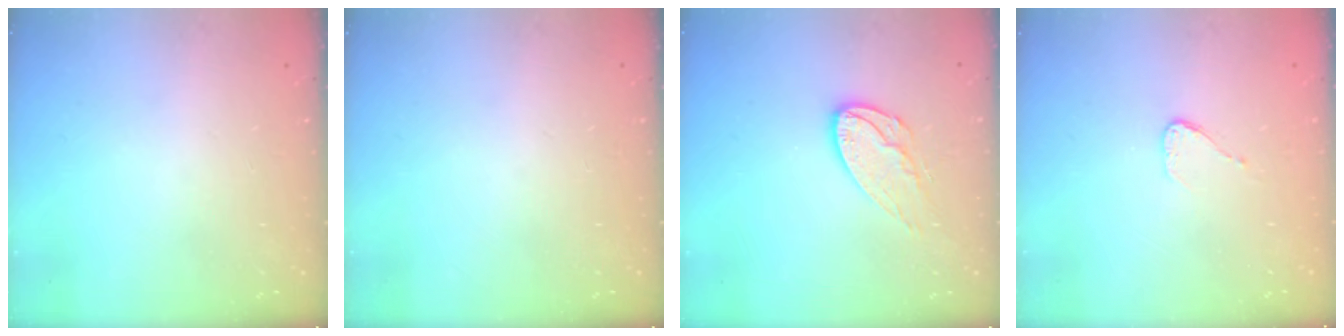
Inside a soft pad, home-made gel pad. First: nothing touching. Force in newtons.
{"total": 0.0}
{"total": 10.9, "press": 10.9, "slide": 0.8}
{"total": 4.2, "press": 4.2, "slide": 0.4}